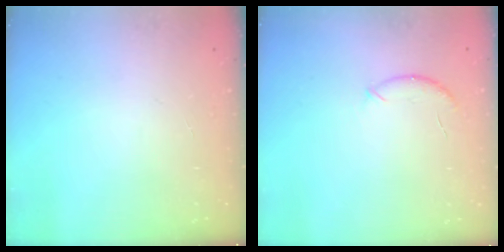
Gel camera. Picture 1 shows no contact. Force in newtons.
{"total": 6.5, "press": 6.5, "slide": 1.0}